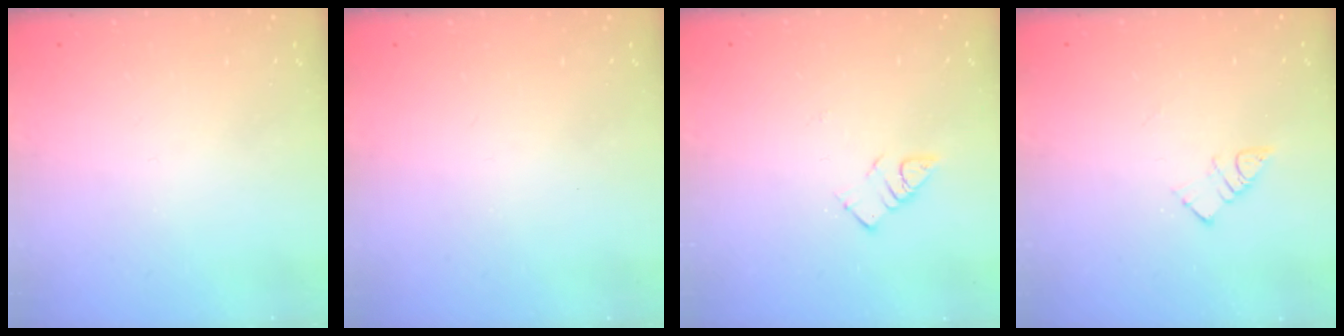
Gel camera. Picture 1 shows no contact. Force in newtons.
{"total": 2.1, "press": 2.0, "slide": 0.4}
{"total": 4.6, "press": 4.6, "slide": 0.2}
{"total": 5.7, "press": 5.6, "slide": 0.6}